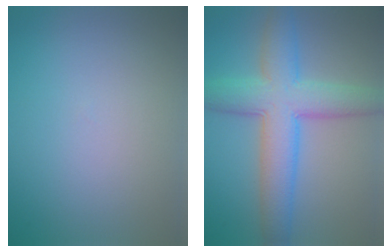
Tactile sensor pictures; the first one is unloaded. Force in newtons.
{"total": 7.6, "press": 7.6, "slide": 0.1}